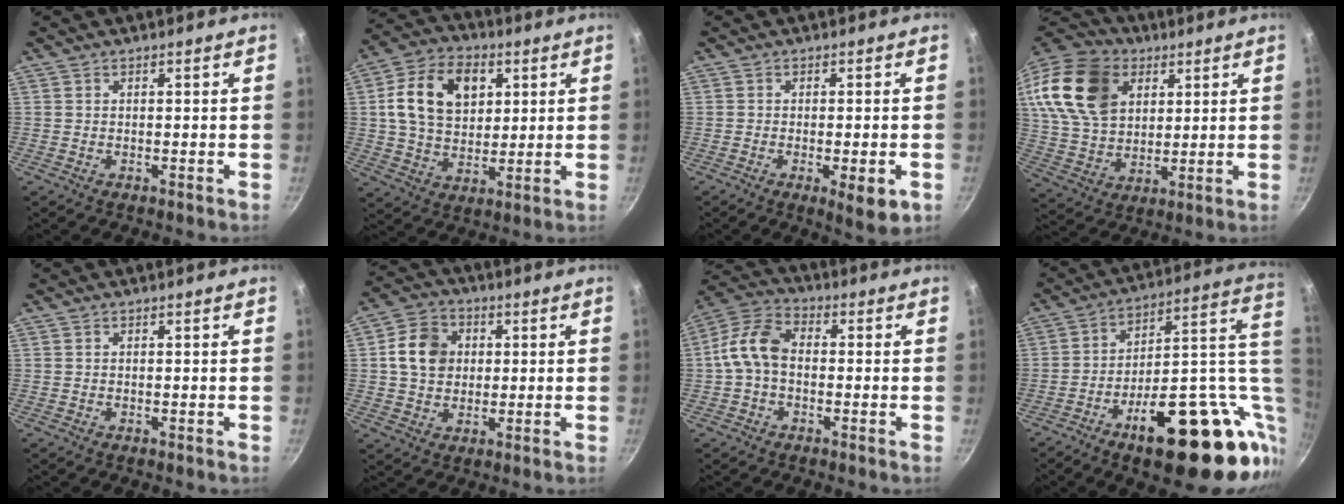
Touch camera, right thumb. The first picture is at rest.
{"total": 15.4, "force": [4.1, 10.9, 10.1], "torque": [-0.157, 0.000, 0.063]}
{"total": 6.3, "force": [-2.1, 1.8, 5.7], "torque": [-0.078, -0.003, -0.026]}
{"total": 21.9, "force": [8.0, 15.5, 13.3], "torque": [-0.247, -0.002, 0.151]}
{"total": 0.0}
{"total": 9.5, "force": [1.5, 7.9, 5.1], "torque": [-0.068, 0.012, 0.016]}
{"total": 9.1, "force": [-0.7, 6.4, 6.5], "torque": [-0.114, 0.033, -0.032]}
{"total": 27.9, "force": [-5.0, 12.6, 24.4], "torque": [-0.301, 0.015, -0.058]}